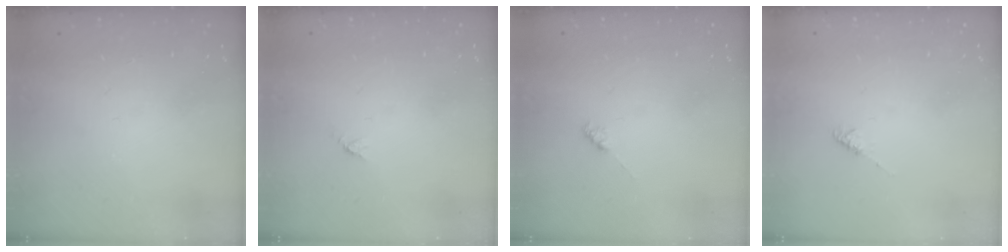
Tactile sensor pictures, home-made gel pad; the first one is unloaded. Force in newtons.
{"total": 2.9, "press": 2.9, "slide": 0.3}
{"total": 2.1, "press": 2.0, "slide": 0.5}
{"total": 2.0, "press": 1.9, "slide": 0.4}